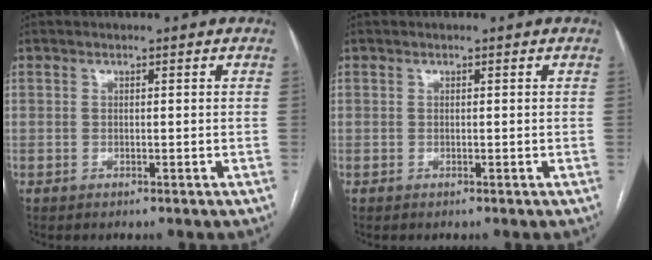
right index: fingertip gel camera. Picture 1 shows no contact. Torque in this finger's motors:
{"motor_torque": [0.00, 0.00, 0.00, 0.00]}